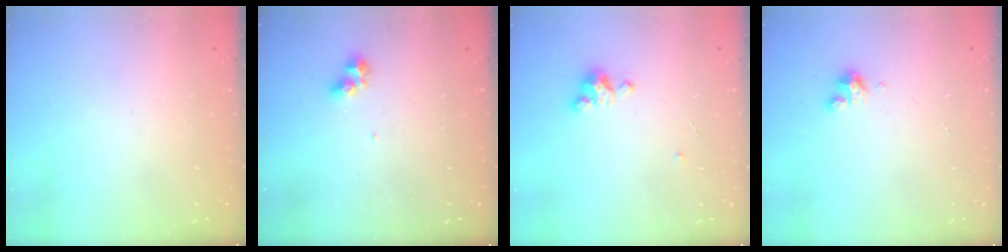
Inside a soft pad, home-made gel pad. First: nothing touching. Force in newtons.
{"total": 4.7, "press": 4.7, "slide": 0.3}
{"total": 3.8, "press": 3.8, "slide": 0.4}
{"total": 2.8, "press": 2.8, "slide": 0.2}